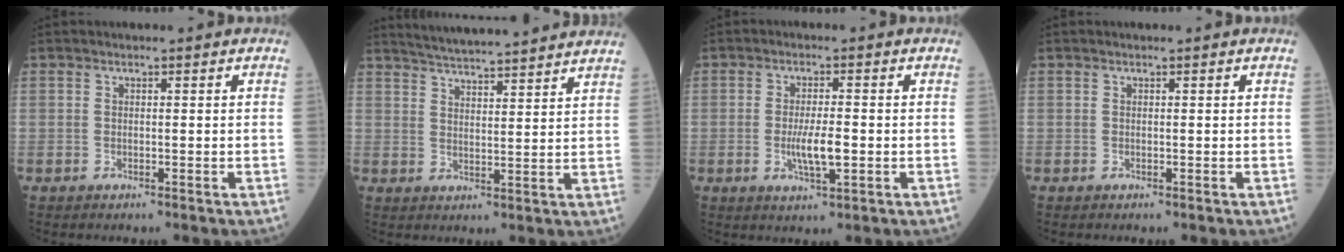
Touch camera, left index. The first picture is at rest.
{"total": 14.7, "force": [13.6, 0.6, 5.7], "torque": [-0.096, 0.016, 0.186]}
{"total": 4.8, "force": [-1.0, 0.9, 4.6], "torque": [-0.091, -0.009, -0.017]}
{"total": 0.0}